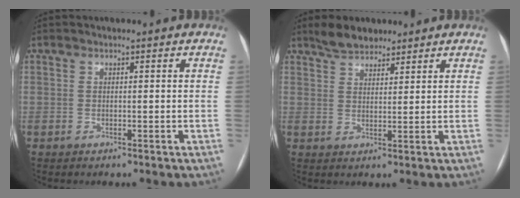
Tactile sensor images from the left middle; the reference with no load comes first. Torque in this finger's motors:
{"motor_torque": [0.16, -0.14, 0.04, 0.01]}